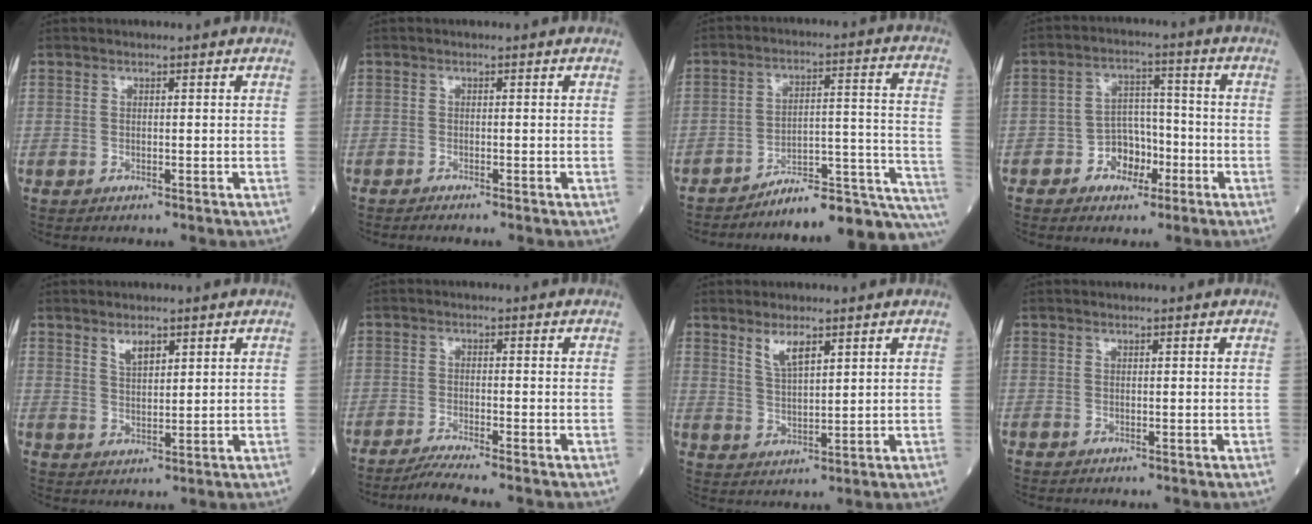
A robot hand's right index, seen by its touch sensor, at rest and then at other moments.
{"total": 1.4, "force": [-1.2, -0.3, 0.7], "torque": [-0.011, 0.001, -0.019]}
{"total": 18.4, "force": [-17.1, 0.7, 6.6], "torque": [-0.033, 0.048, -0.234]}
{"total": 6.1, "force": [-2.8, 4.3, 3.2], "torque": [-0.054, 0.019, -0.047]}
{"total": 2.9, "force": [1.9, 1.1, 1.9], "torque": [-0.040, 0.000, 0.041]}
{"total": 4.9, "force": [-4.3, -1.1, 2.1], "torque": [-0.037, -0.018, -0.077]}
{"total": 4.1, "force": [2.7, 1.0, 3.0], "torque": [-0.063, -0.004, 0.057]}
{"total": 0.0}